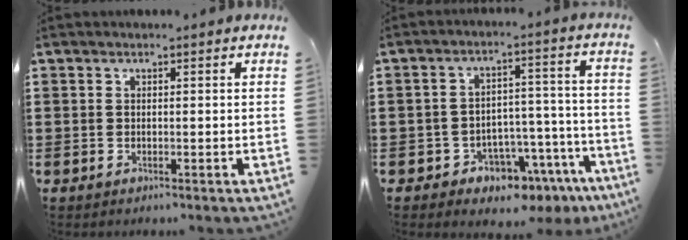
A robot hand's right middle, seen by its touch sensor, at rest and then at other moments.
{"total": 5.6, "force": [-4.9, 2.5, 1.2], "torque": [-0.025, 0.025, -0.092]}